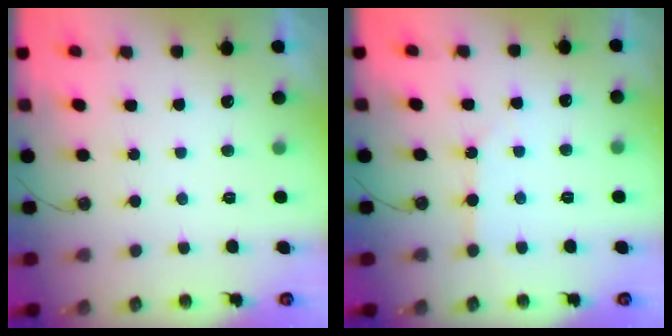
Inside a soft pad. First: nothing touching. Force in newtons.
{"total": 3.1, "press": 3.1, "slide": 0.5}